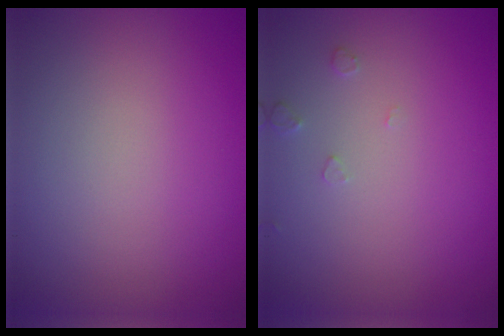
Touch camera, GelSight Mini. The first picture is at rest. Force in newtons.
{"total": 0.9, "press": 0.9, "slide": 0.2}